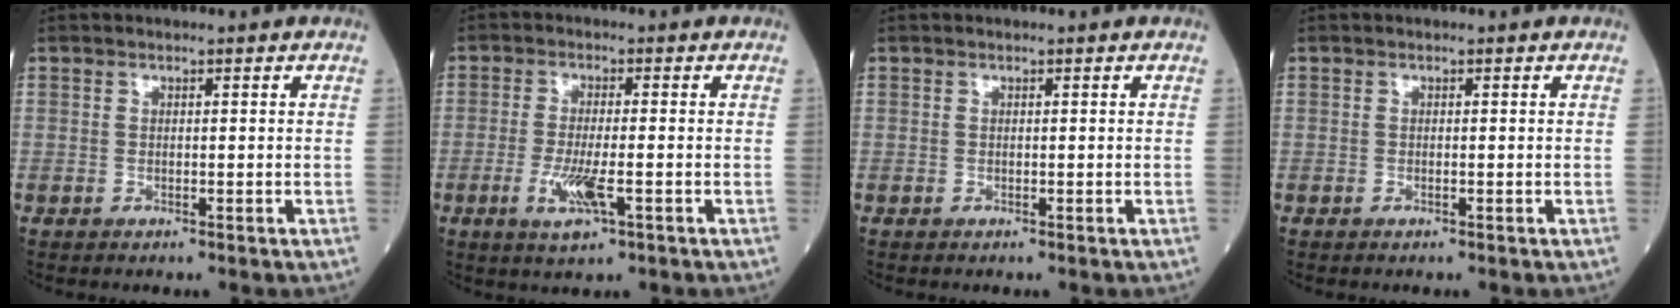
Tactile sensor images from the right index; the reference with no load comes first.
{"total": 5.4, "force": [-2.0, 0.9, 5.0], "torque": [-0.109, -0.011, -0.032]}
{"total": 0.0}
{"total": 0.0}